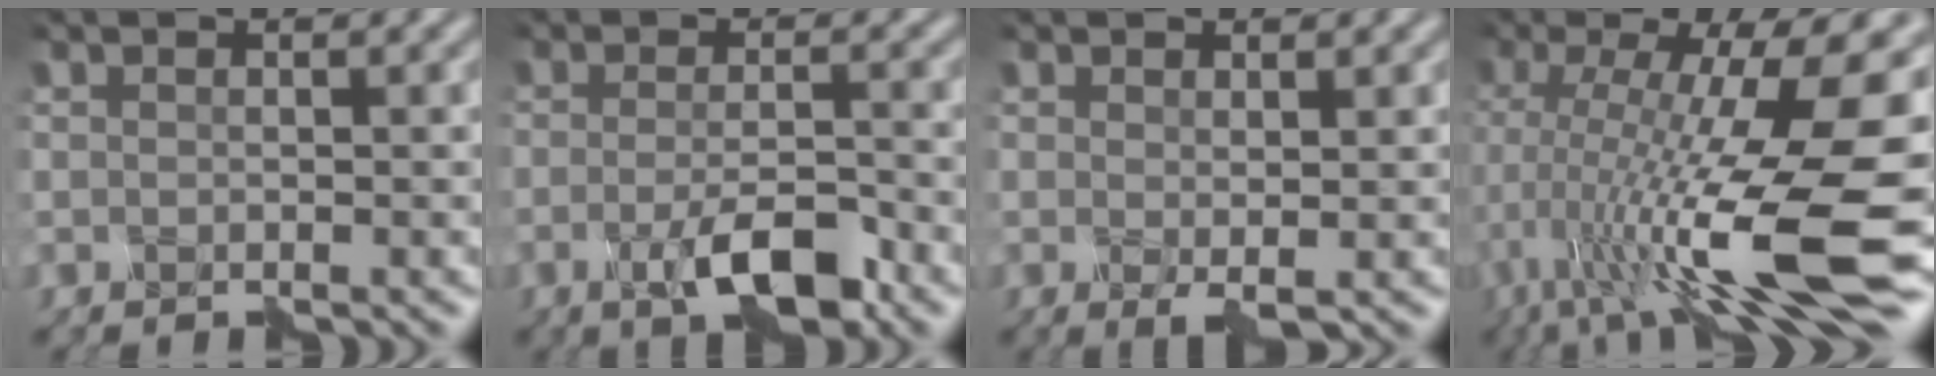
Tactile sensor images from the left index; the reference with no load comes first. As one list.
[{"total": 4.4, "force": [-2.5, 1.2, 3.5], "torque": [-0.070, -0.005, -0.042]}, {"total": 1.2, "force": [0.3, 0.3, 1.1], "torque": [-0.023, -0.009, 0.009]}, {"total": 15.4, "force": [-3.2, 4.2, 14.4], "torque": [-0.262, 0.002, -0.052]}]